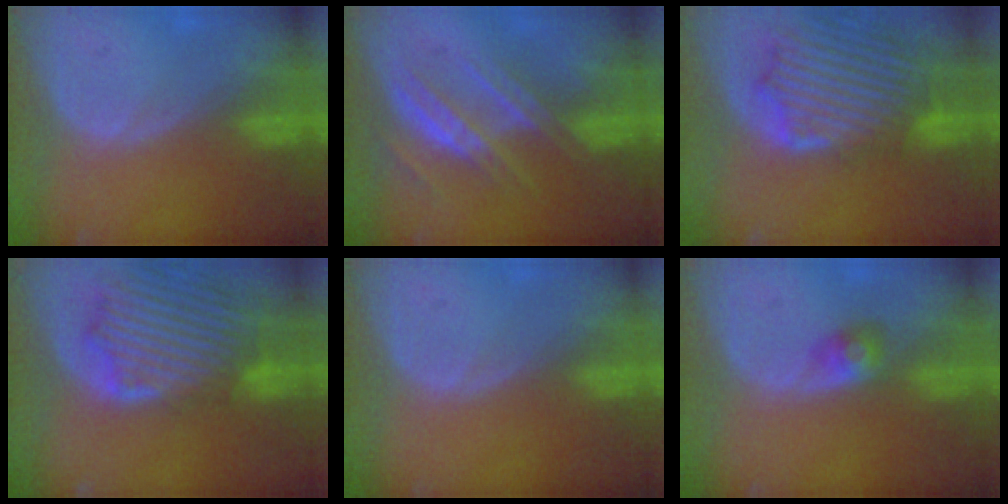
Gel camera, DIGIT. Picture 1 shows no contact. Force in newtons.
{"total": 7.4, "press": 6.7, "slide": 3.1}
{"total": 12.7, "press": 11.5, "slide": 5.3}
{"total": 13.3, "press": 11.6, "slide": 6.4}
{"total": 0.0}
{"total": 2.9, "press": 2.6, "slide": 1.1}